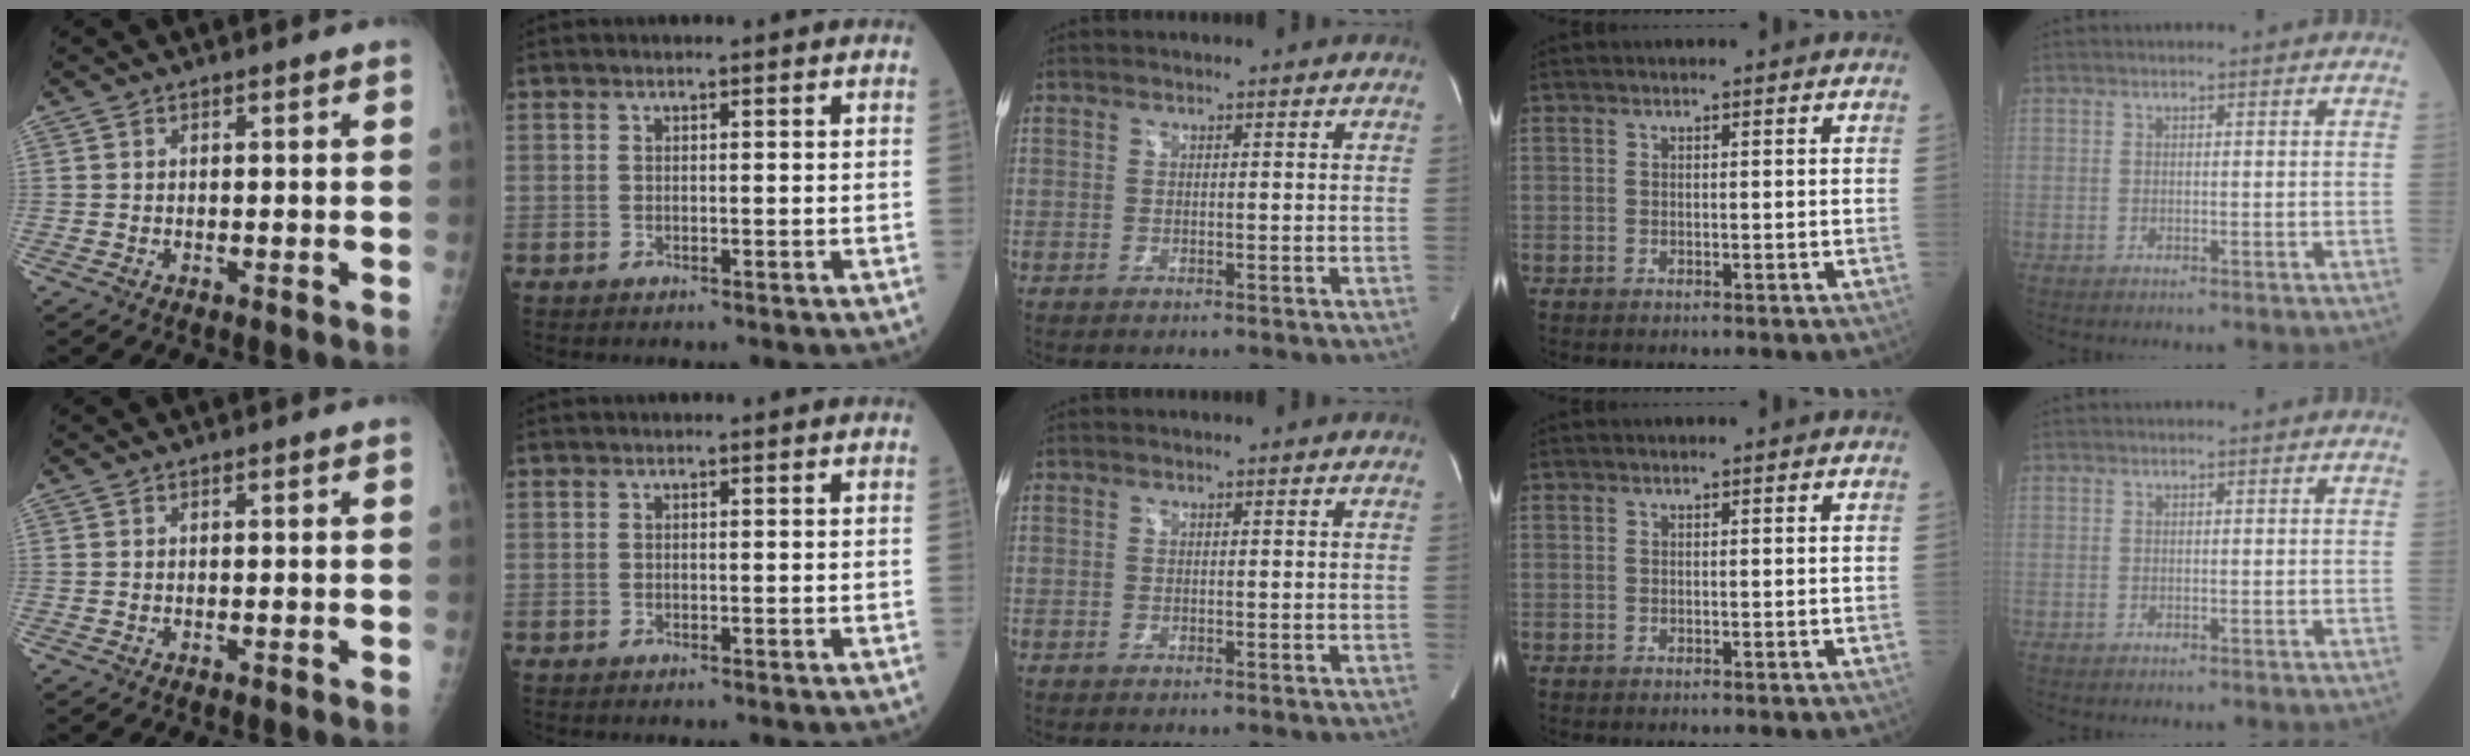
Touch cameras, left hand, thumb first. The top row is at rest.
{}